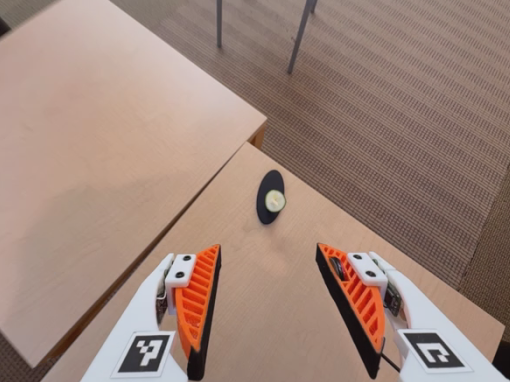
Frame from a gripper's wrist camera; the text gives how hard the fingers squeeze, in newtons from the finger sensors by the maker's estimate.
{"total": 0.5, "left": 0.5, "right": 0.5}